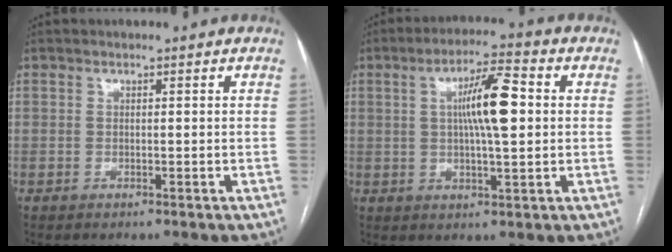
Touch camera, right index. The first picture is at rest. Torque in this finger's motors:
{"motor_torque": [0.96, -0.24, 0.42, 0.15]}